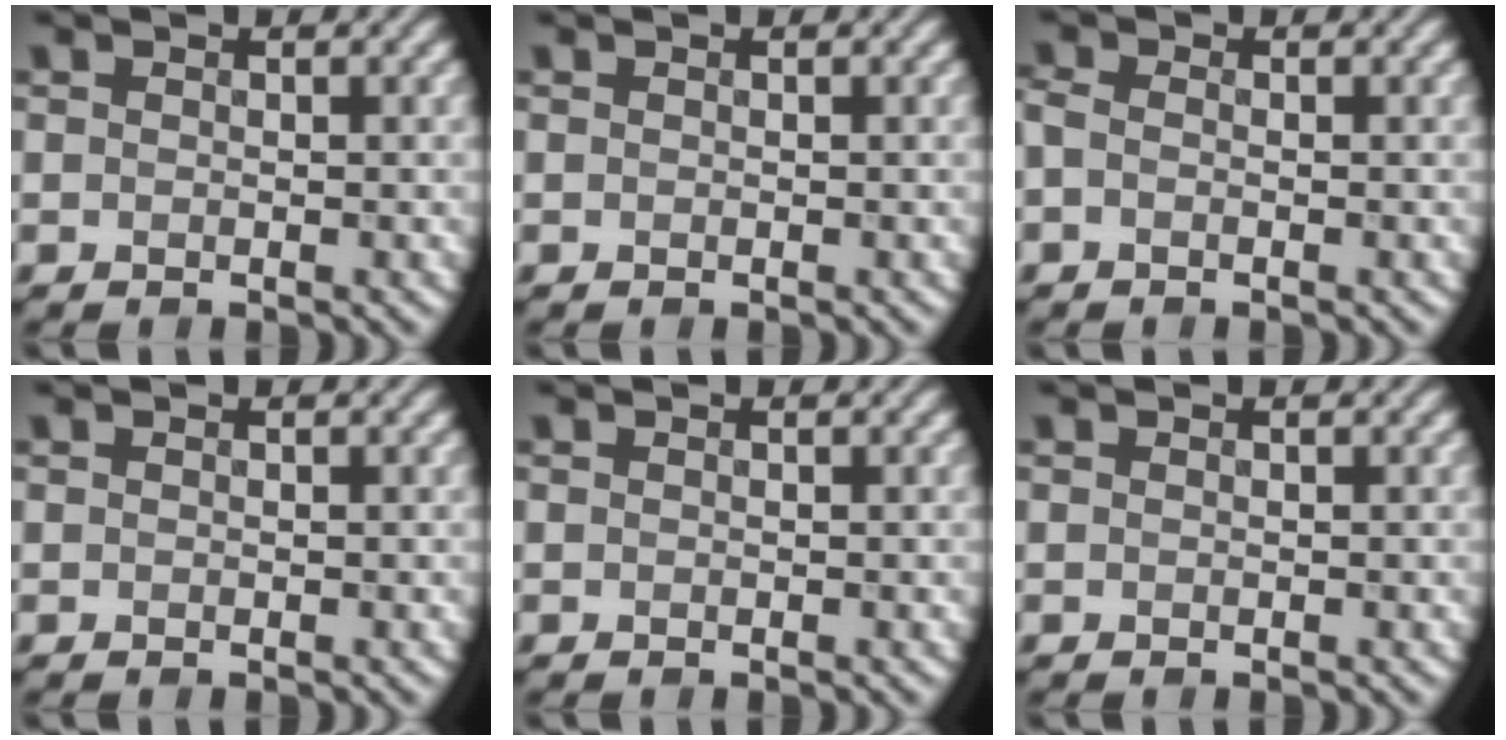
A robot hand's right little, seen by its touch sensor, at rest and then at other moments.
{"total": 0.0}
{"total": 1.2, "force": [-0.5, 0.7, 0.9], "torque": [-0.023, 0.001, -0.017]}
{"total": 0.0}
{"total": 0.0}
{"total": 0.0}